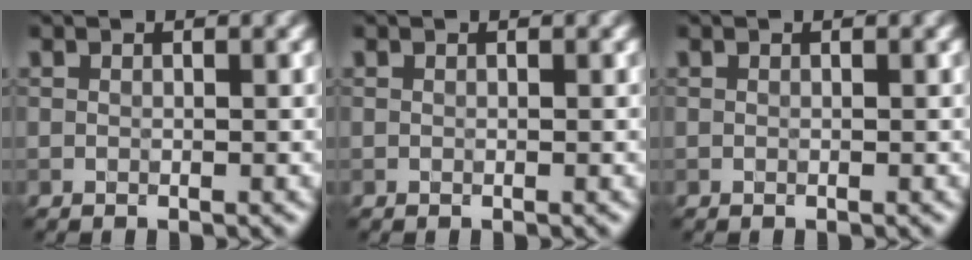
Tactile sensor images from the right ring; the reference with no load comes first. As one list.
[{"total": 0.0}, {"total": 0.0}]